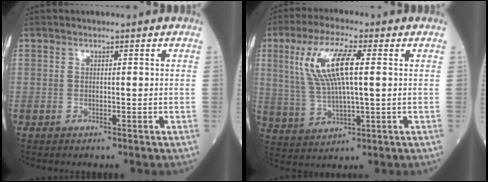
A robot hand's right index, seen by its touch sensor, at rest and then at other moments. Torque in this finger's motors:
{"motor_torque": [0.77, 0.08, 0.41, 0.21]}